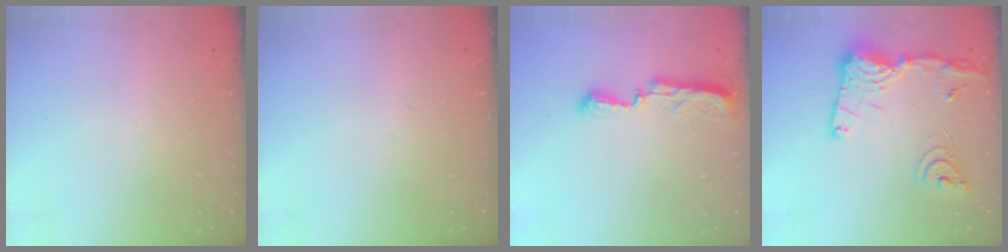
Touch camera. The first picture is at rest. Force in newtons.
{"total": 0.0}
{"total": 7.7, "press": 7.6, "slide": 0.7}
{"total": 18.5, "press": 18.4, "slide": 1.7}